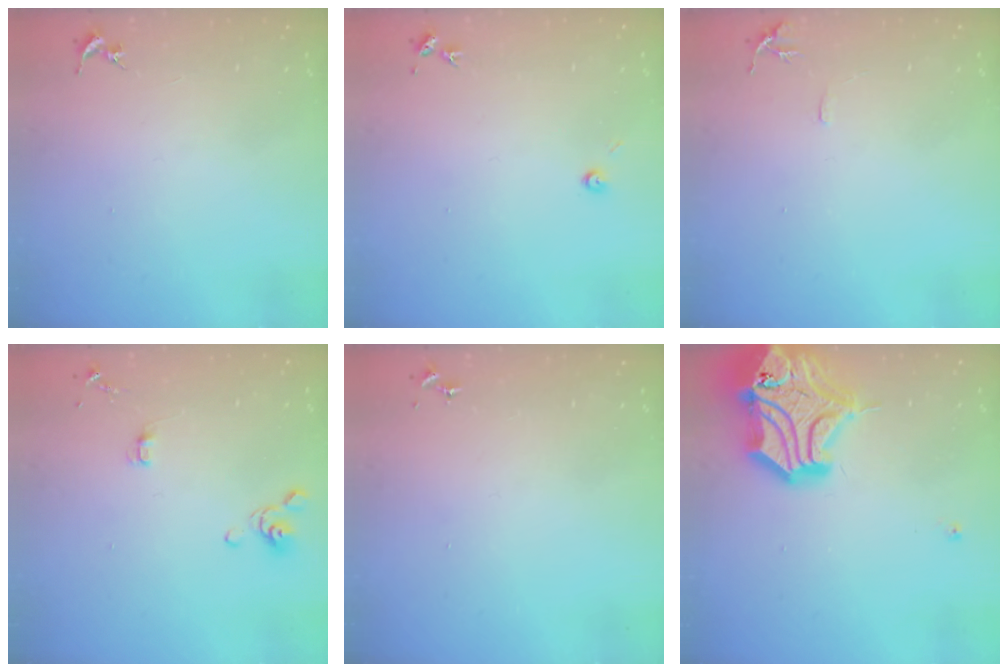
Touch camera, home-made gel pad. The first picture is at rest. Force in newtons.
{"total": 3.2, "press": 3.2, "slide": 0.3}
{"total": 6.0, "press": 5.9, "slide": 0.7}
{"total": 4.1, "press": 3.9, "slide": 1.4}
{"total": 0.0}
{"total": 23.5, "press": 23.3, "slide": 3.4}